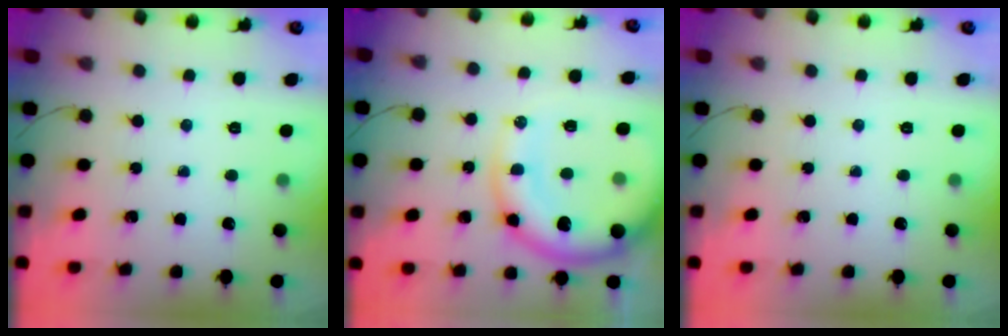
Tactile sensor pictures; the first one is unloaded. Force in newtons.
{"total": 15.3, "press": 14.8, "slide": 3.8}
{"total": 0.0}